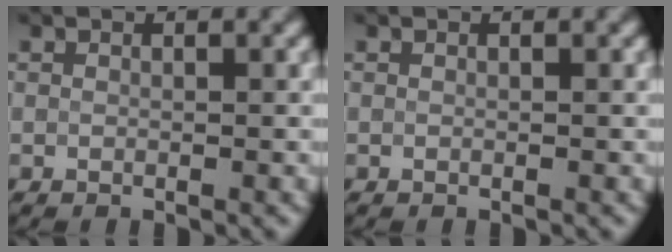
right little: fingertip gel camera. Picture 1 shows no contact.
{"total": 0.0}